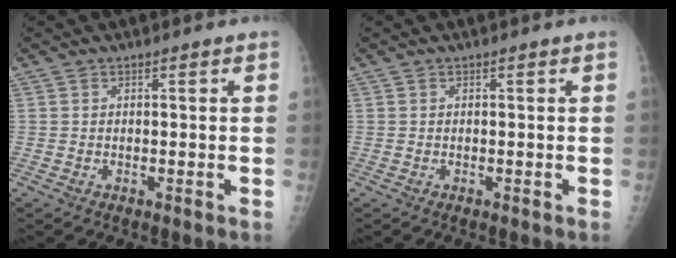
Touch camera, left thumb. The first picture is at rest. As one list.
[{"total": 0.0}]